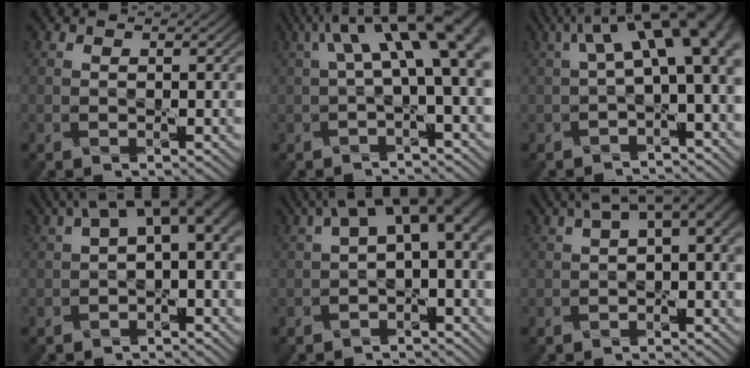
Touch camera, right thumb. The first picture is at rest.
{"total": 10.2, "force": [2.6, 3.3, 9.3], "torque": [-0.150, 0.014, 0.046]}
{"total": 11.9, "force": [2.4, 5.2, 10.5], "torque": [-0.160, 0.000, 0.051]}
{"total": 8.1, "force": [1.5, 4.0, 6.9], "torque": [-0.106, 0.004, 0.028]}
{"total": 9.4, "force": [1.5, 4.8, 7.9], "torque": [-0.118, 0.001, 0.028]}
{"total": 5.4, "force": [1.6, 2.3, 4.7], "torque": [-0.072, 0.006, 0.029]}